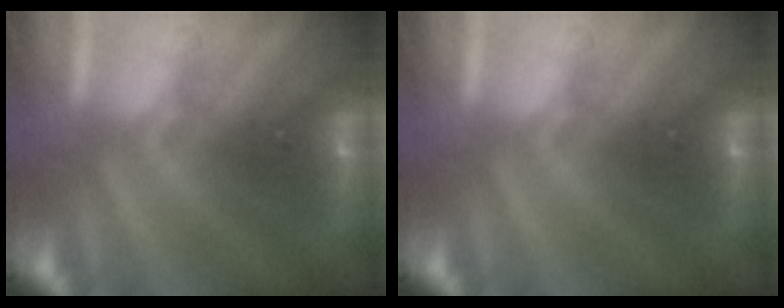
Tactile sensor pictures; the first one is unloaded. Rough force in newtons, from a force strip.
{"total": 0.0}